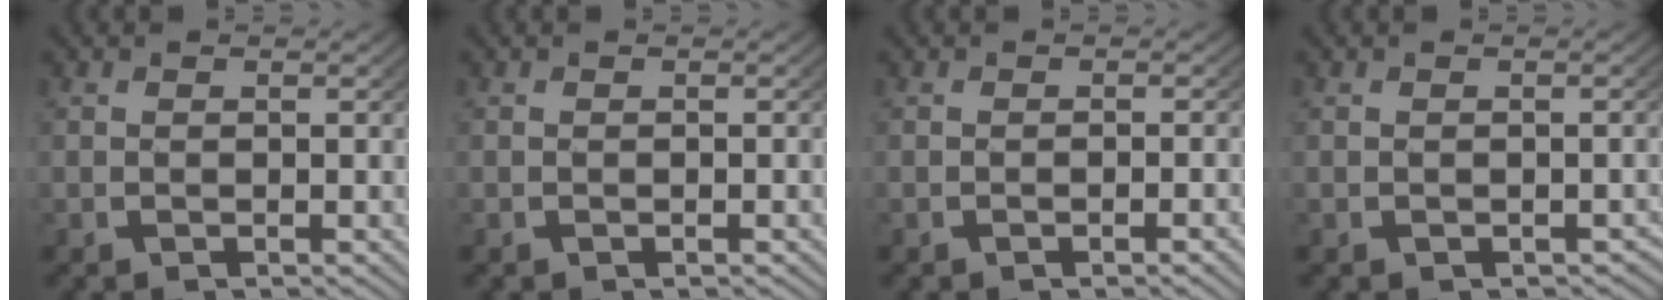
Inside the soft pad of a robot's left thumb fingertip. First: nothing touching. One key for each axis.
{"total": 0.0}
{"total": 1.1, "fx": -0.6, "fy": 0.1, "fz": 1.0, "tx": -0.014, "ty": 0.008, "tz": -0.013}
{"total": 1.0, "fx": -0.8, "fy": 0.5, "fz": 0.3, "tx": 0.001, "ty": -0.003, "tz": -0.011}